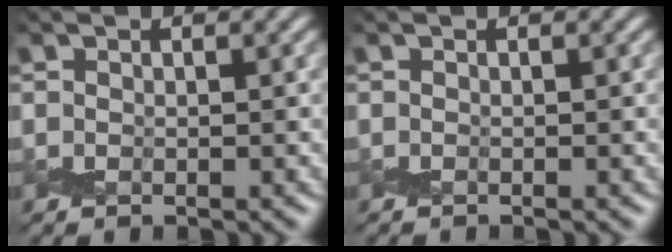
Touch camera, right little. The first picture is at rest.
{"total": 0.0}